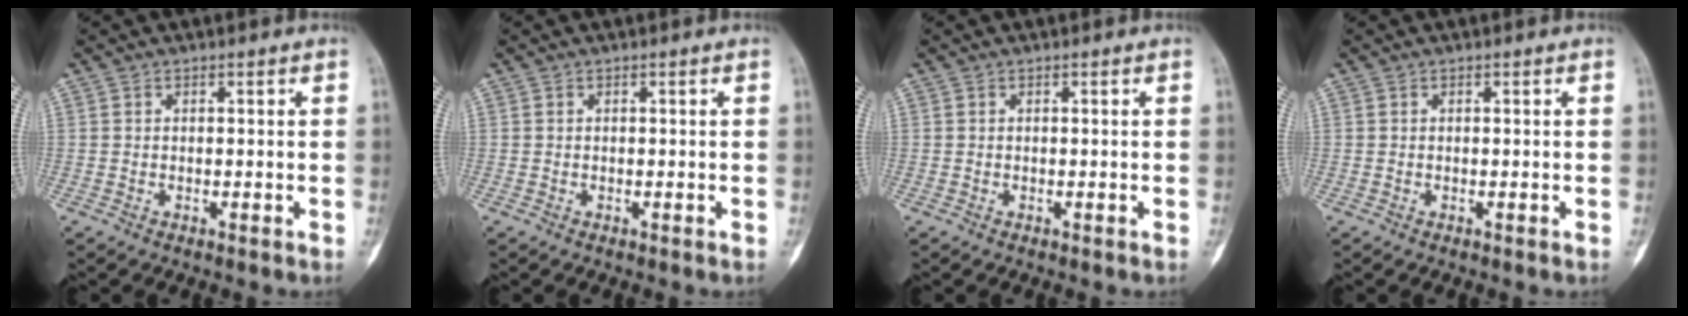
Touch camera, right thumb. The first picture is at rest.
{"total": 0.0}
{"total": 0.0}
{"total": 0.0}